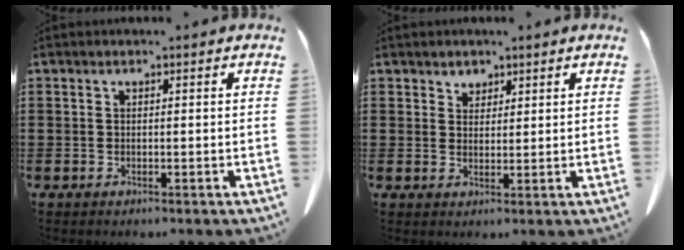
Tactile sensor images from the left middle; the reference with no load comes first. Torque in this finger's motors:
{"motor_torque": [0.20, 0.16, -0.03, 0.01]}